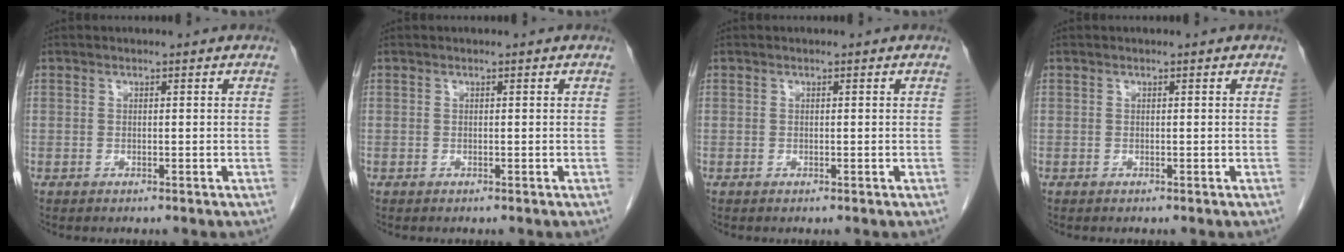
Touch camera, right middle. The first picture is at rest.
{"total": 0.0}
{"total": 0.0}
{"total": 0.0}